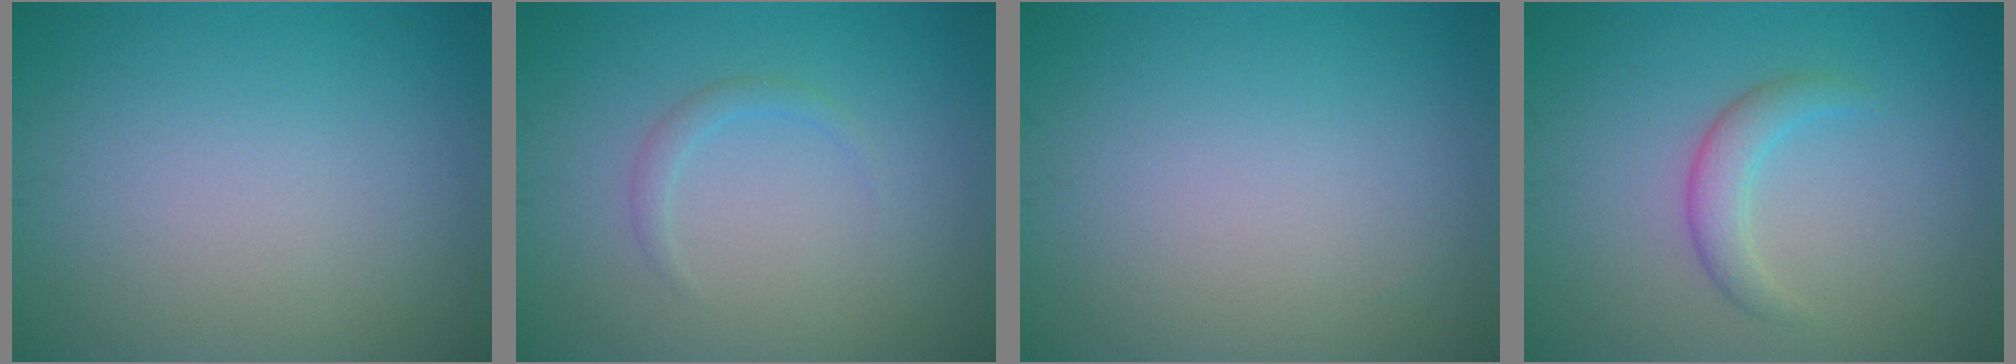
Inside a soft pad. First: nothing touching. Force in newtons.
{"total": 1.1, "press": 1.1, "slide": 0.1}
{"total": 0.0}
{"total": 2.2, "press": 2.2, "slide": 0.2}